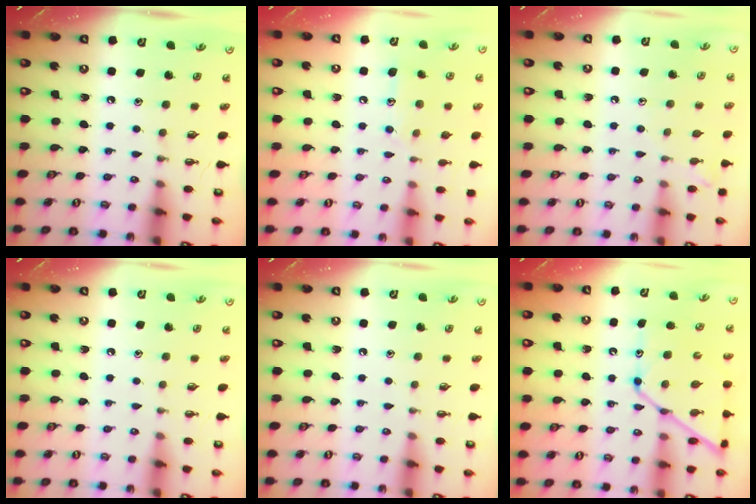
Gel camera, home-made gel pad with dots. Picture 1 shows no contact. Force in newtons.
{"total": 9.7, "press": 9.7, "slide": 0.7}
{"total": 5.5, "press": 5.4, "slide": 0.5}
{"total": 0.0}
{"total": 0.0}
{"total": 14.8, "press": 14.8, "slide": 1.1}